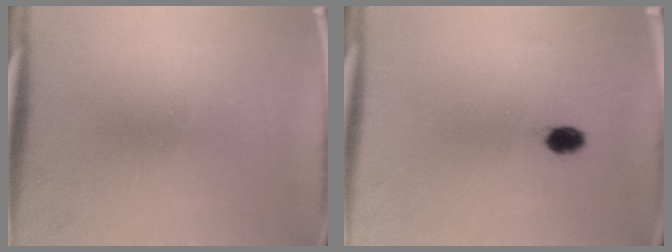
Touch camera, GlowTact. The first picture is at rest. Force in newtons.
{"total": 2.9}